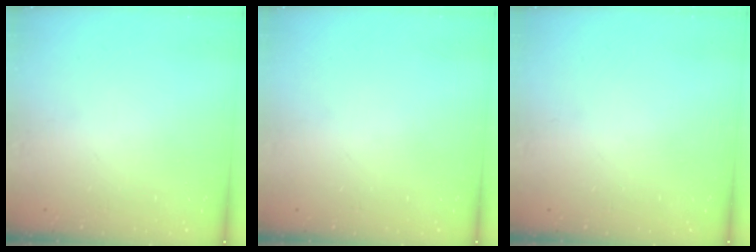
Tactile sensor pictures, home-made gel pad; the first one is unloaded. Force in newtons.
{"total": 0.0}
{"total": 0.0}